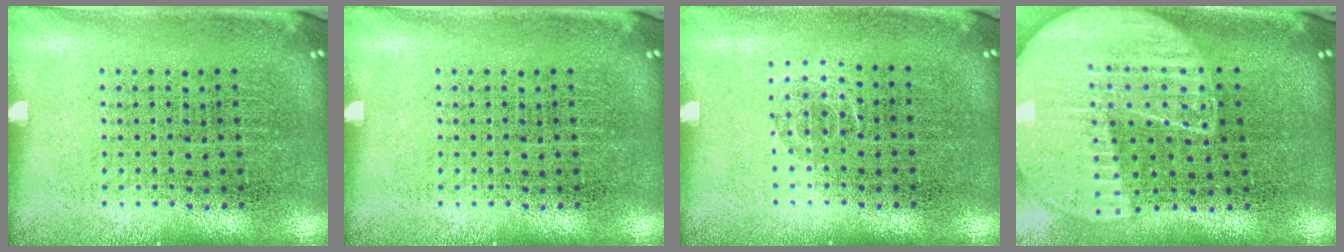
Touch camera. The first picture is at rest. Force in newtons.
{"total": 0.0}
{"total": 0.6, "press": 0.4, "slide": 0.4}
{"total": 2.2, "press": 1.9, "slide": 1.0}